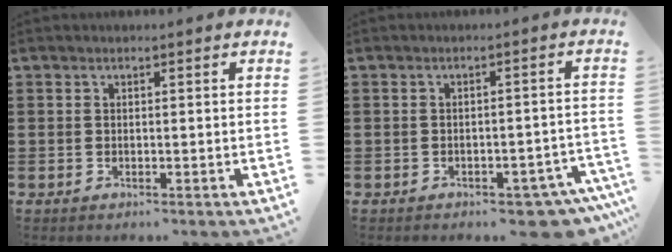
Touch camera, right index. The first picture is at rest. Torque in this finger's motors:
{"motor_torque": [1.47, -0.67, 0.13, 0.03]}